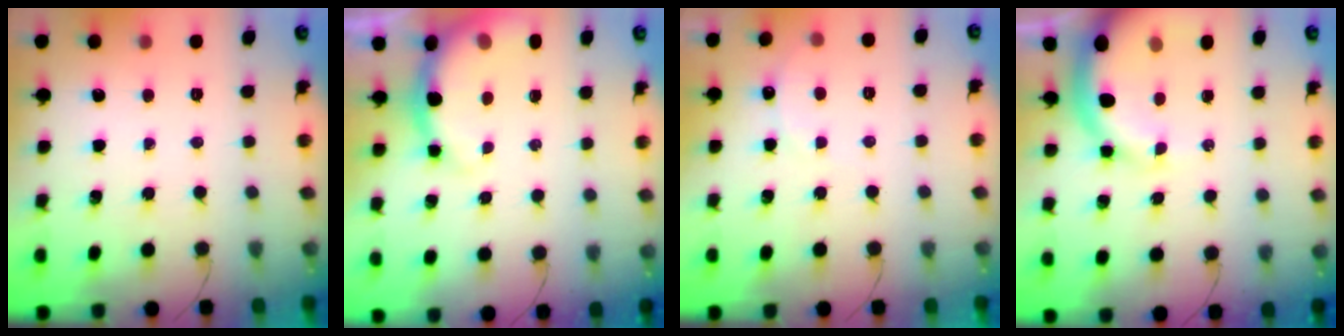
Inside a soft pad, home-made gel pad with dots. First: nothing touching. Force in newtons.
{"total": 7.2, "press": 7.1, "slide": 1.3}
{"total": 6.2, "press": 6.0, "slide": 1.2}
{"total": 11.0, "press": 10.7, "slide": 2.4}